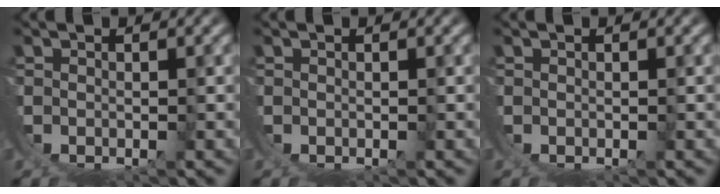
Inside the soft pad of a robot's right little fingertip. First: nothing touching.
{"total": 0.0}
{"total": 0.0}